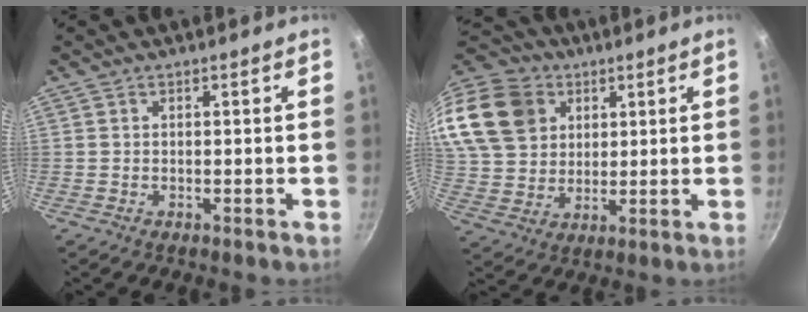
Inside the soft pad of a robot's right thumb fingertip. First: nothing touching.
{"total": 23.0, "force": [9.7, 17.9, 10.8], "torque": [-0.238, 0.019, 0.189]}